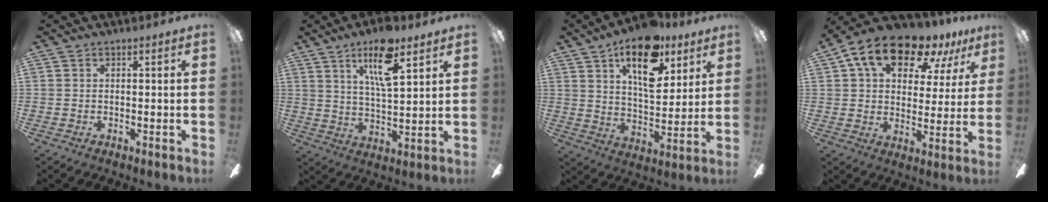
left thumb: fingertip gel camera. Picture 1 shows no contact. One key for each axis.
{"total": 12.6, "fx": 7.6, "fy": 4.0, "fz": 9.2, "tx": -0.151, "ty": -0.030, "tz": 0.126}
{"total": 18.0, "fx": 10.3, "fy": 8.6, "fz": 11.9, "tx": -0.175, "ty": -0.041, "tz": 0.172}
{"total": 16.0, "fx": 10.4, "fy": 8.3, "fz": 8.8, "tx": -0.156, "ty": -0.049, "tz": 0.184}